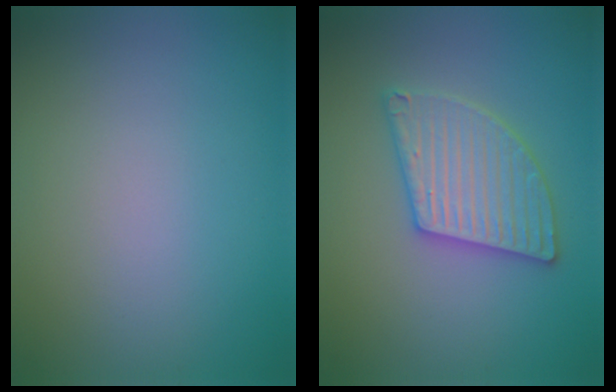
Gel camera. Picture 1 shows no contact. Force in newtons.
{"total": 5.2, "press": 5.2, "slide": 0.5}